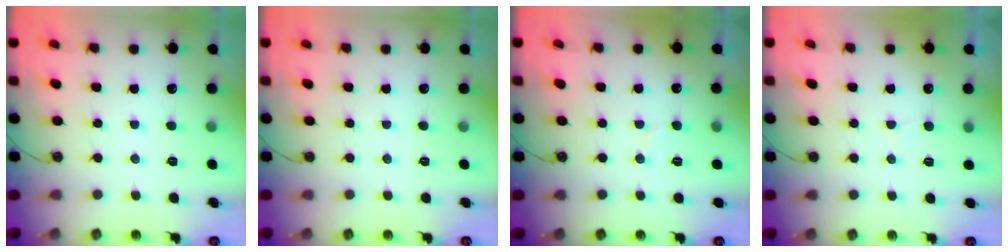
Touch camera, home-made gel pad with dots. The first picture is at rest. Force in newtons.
{"total": 0.0}
{"total": 2.6, "press": 2.6, "slide": 0.3}
{"total": 4.9, "press": 4.8, "slide": 1.3}